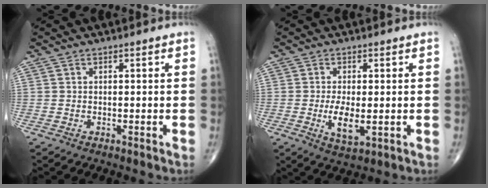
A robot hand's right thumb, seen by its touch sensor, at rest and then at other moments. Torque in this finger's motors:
{"motor_torque": [1.82, 3.19, 0.52, 0.46, 0.08]}